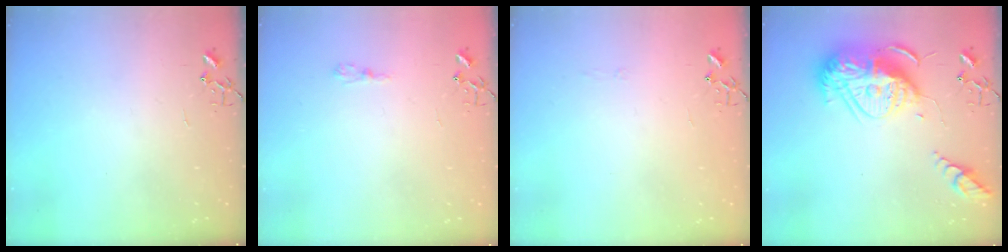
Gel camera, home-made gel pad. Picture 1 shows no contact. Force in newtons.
{"total": 5.9, "press": 5.9, "slide": 0.6}
{"total": 2.8, "press": 2.8, "slide": 0.5}
{"total": 18.9, "press": 18.8, "slide": 2.1}